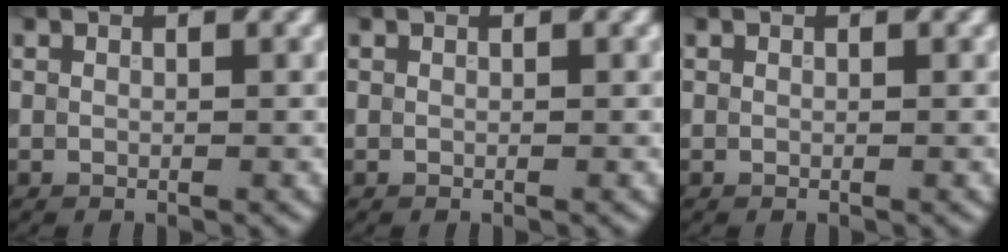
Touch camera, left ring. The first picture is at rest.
{"total": 0.0}
{"total": 0.0}